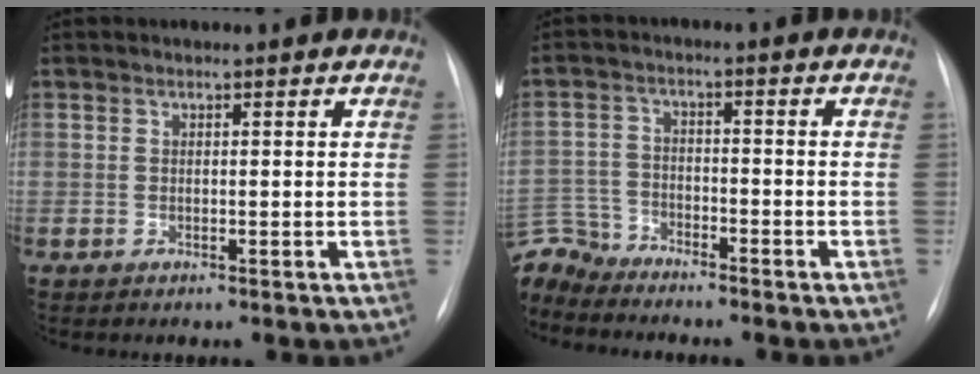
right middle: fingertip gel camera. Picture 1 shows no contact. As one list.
[{"total": 8.1, "force": [-7.7, 2.2, 0.3], "torque": [-0.017, 0.006, -0.152]}]